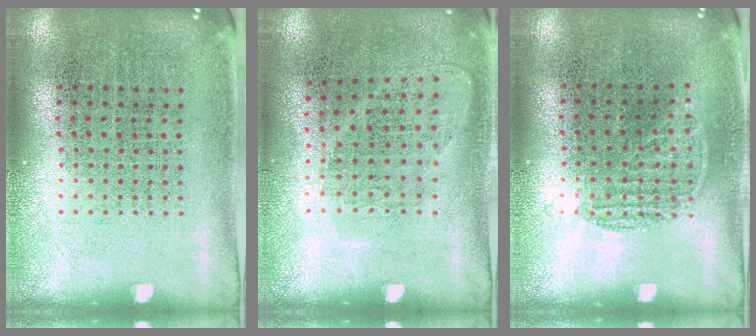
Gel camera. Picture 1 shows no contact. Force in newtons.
{"total": 1.0, "press": 0.8, "slide": 0.5}
{"total": 0.8, "press": 0.6, "slide": 0.5}